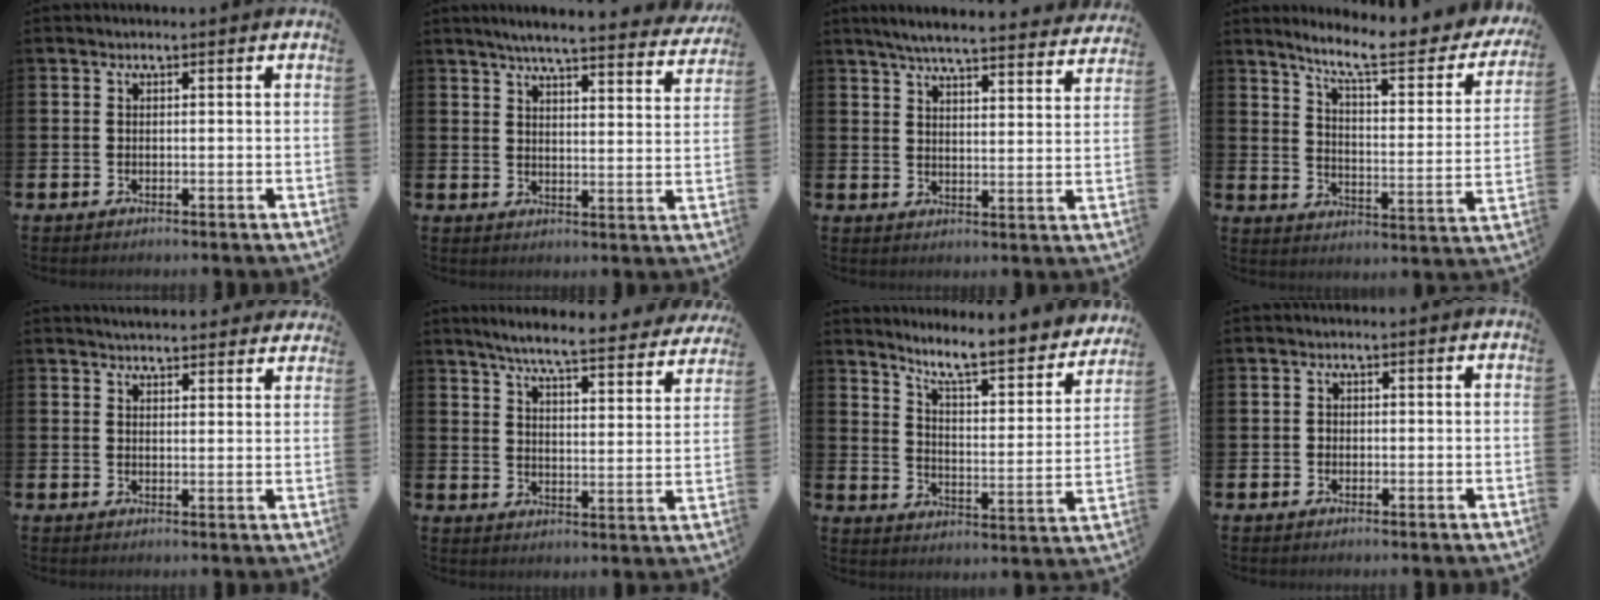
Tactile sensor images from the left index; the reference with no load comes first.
{"total": 5.5, "force": [5.1, 0.0, 1.9], "torque": [-0.044, -0.038, 0.084]}
{"total": 5.8, "force": [5.5, 0.1, 1.6], "torque": [-0.047, -0.036, 0.095]}
{"total": 8.9, "force": [7.3, 1.2, 4.8], "torque": [-0.109, -0.051, 0.116]}
{"total": 3.6, "force": [3.6, 0.4, 0.3], "torque": [-0.010, -0.017, 0.066]}
{"total": 6.6, "force": [6.1, 0.1, 2.5], "torque": [-0.066, -0.044, 0.101]}
{"total": 7.9, "force": [7.2, 1.1, 3.0], "torque": [-0.079, -0.063, 0.117]}
{"total": 0.8, "force": [-0.3, 0.7, 0.1], "torque": [-0.006, 0.006, -0.006]}